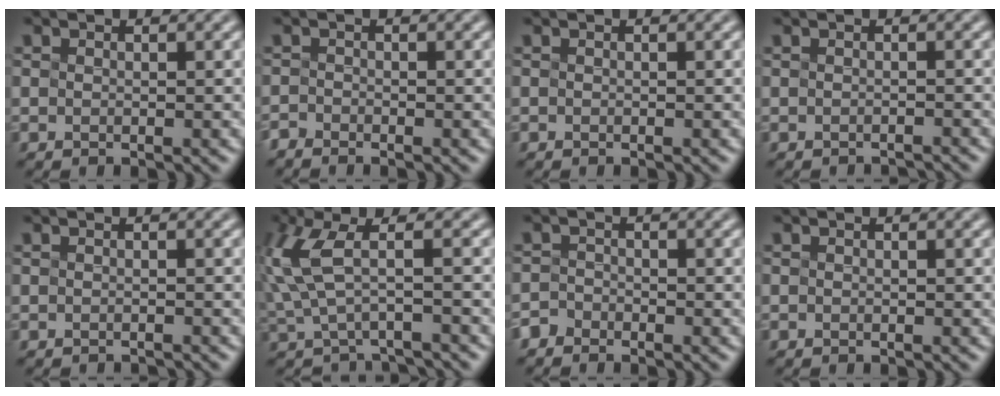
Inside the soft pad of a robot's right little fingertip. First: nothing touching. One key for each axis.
{"total": 1.5, "fx": -1.4, "fy": -0.4, "fz": -0.4, "tx": 0.004, "ty": -0.007, "tz": -0.020}
{"total": 0.0}
{"total": 1.7, "fx": -1.6, "fy": 0.0, "fz": 0.4, "tx": 0.004, "ty": -0.010, "tz": -0.022}
{"total": 1.2, "fx": -1.1, "fy": 0.0, "fz": 0.4, "tx": 0.002, "ty": -0.012, "tz": -0.020}
{"total": 4.1, "fx": -0.2, "fy": 1.4, "fz": 3.9, "tx": -0.105, "ty": -0.017, "tz": 0.007}
{"total": 1.6, "fx": -1.5, "fy": -0.1, "fz": -0.7, "tx": 0.009, "ty": 0.002, "tz": -0.022}
{"total": 0.0}